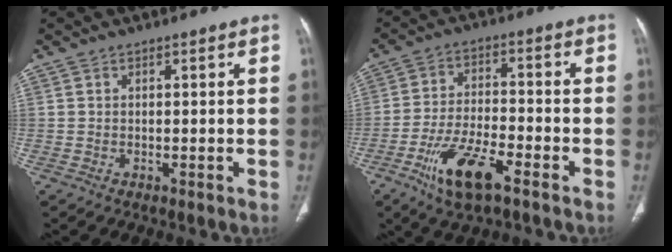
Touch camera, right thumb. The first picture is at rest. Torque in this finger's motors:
{"motor_torque": [1.77, 1.39, 1.12, -1.34, 0.23]}